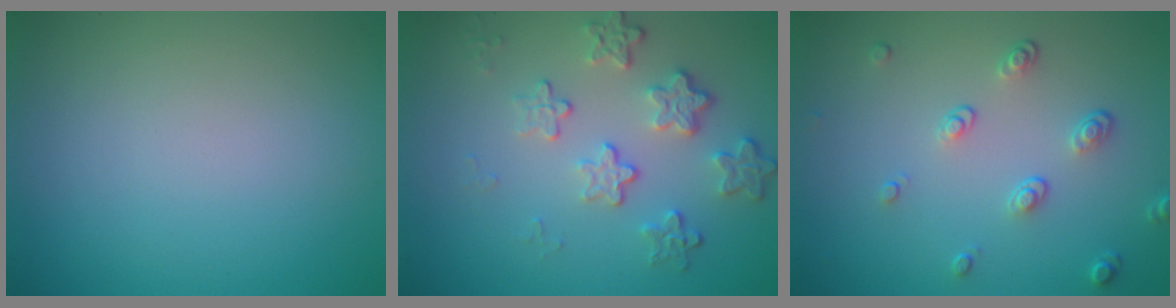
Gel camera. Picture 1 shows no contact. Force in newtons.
{"total": 4.1, "press": 3.0, "slide": 2.8}
{"total": 2.2, "press": 1.4, "slide": 1.7}